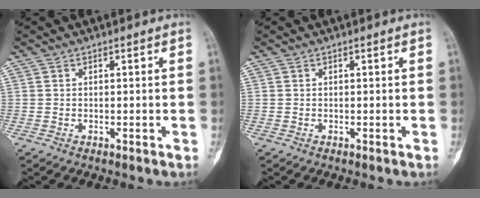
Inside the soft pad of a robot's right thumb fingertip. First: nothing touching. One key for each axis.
{"total": 0.0}